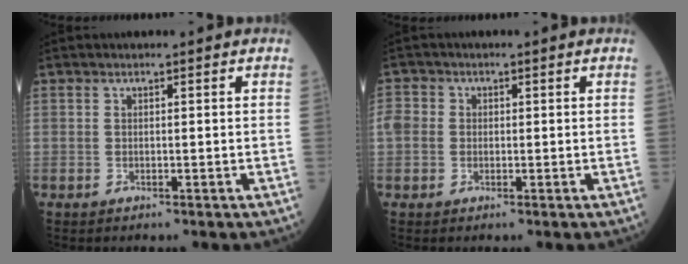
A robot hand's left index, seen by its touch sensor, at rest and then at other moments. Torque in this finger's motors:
{"motor_torque": [0.31, 0.05, 0.23, 0.04]}